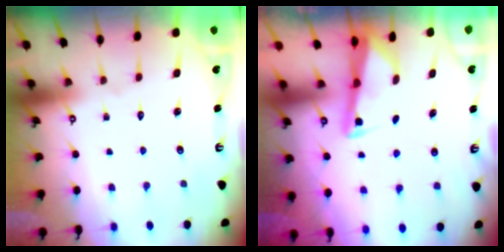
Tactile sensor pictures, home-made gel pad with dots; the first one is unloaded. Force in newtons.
{"total": 2.7, "press": 2.7, "slide": 0.2}